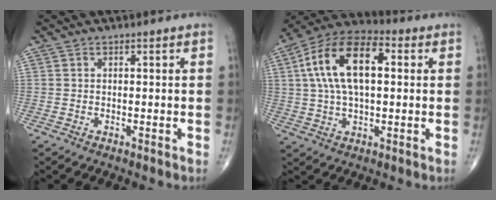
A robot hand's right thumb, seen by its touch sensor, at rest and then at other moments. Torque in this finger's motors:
{"motor_torque": [-0.02, 1.11, 1.22, -0.14, 0.53]}